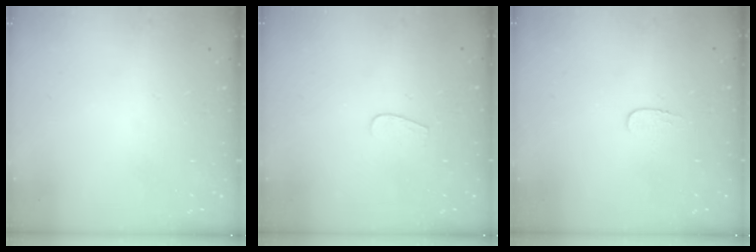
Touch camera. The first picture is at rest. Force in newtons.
{"total": 3.3, "press": 3.3, "slide": 0.2}
{"total": 3.4, "press": 3.4, "slide": 0.4}